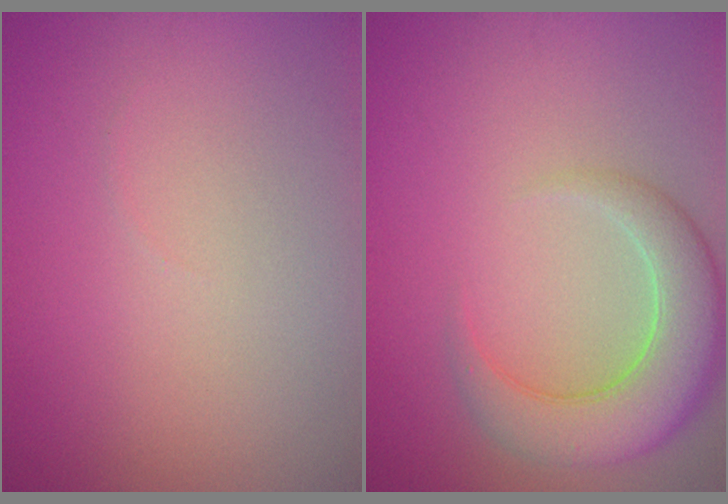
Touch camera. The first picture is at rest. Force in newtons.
{"total": 6.0, "press": 6.0, "slide": 0.5}